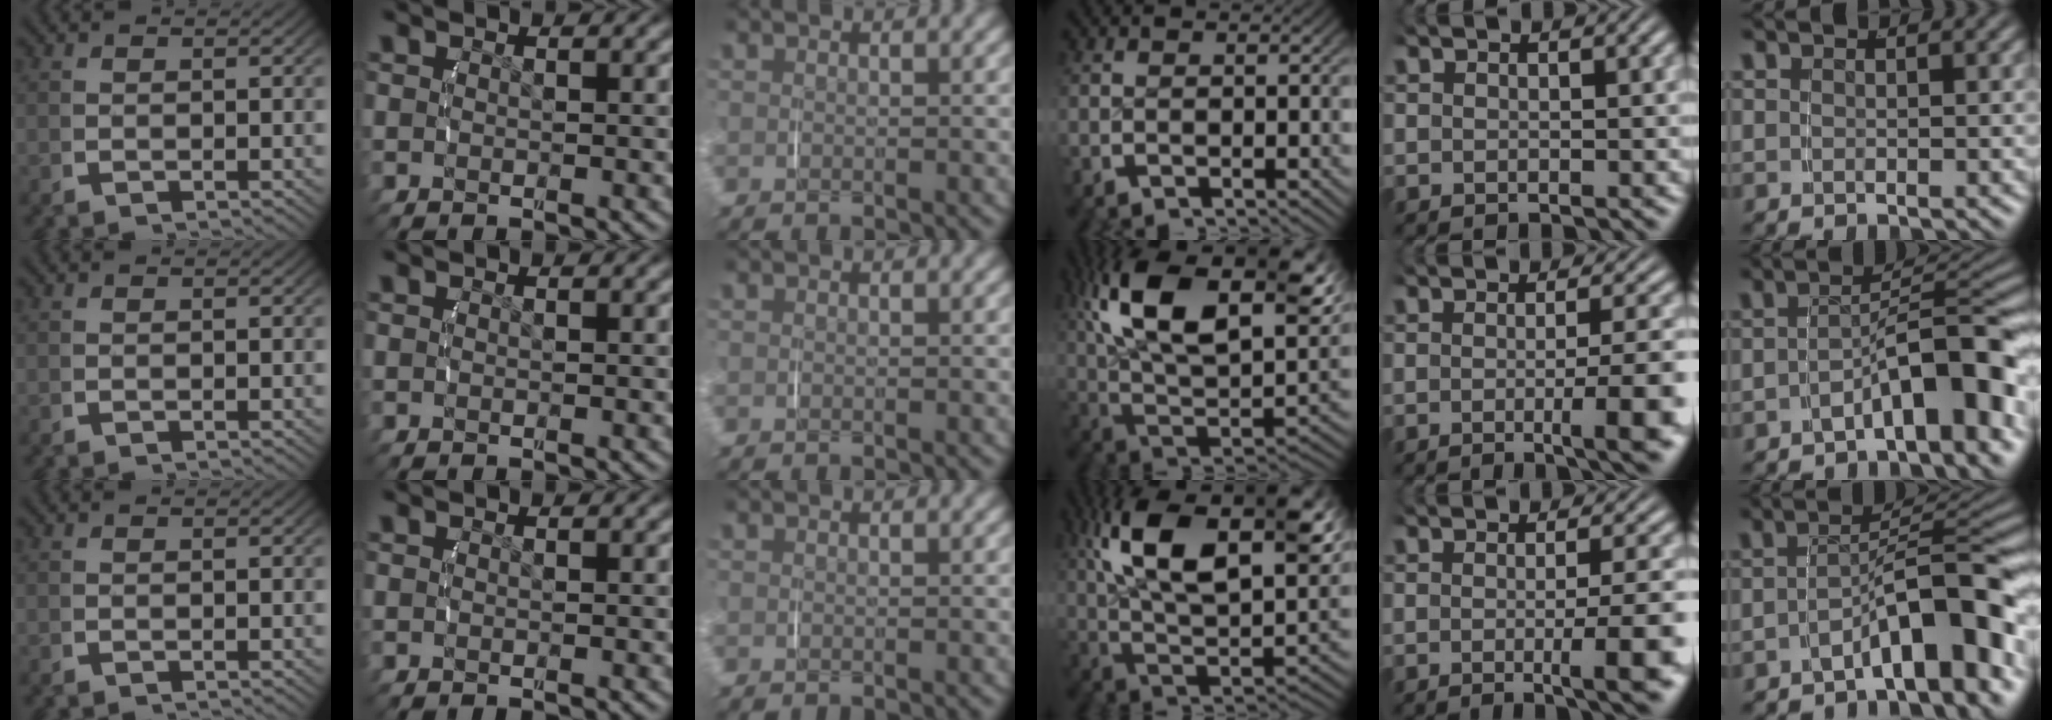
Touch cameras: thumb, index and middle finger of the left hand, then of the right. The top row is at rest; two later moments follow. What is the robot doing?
{"motion": "lift_and_place", "object": "phone"}